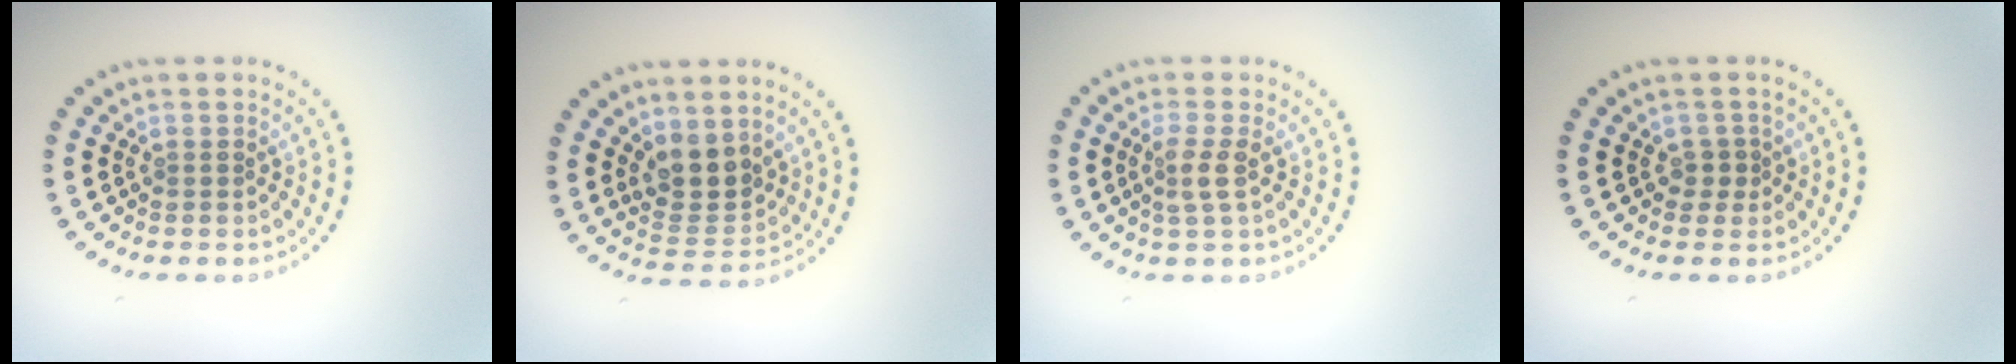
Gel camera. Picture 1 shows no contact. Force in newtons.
{"total": 3.7, "press": 3.3, "slide": 1.7}
{"total": 1.9, "press": 1.5, "slide": 1.2}
{"total": 1.2, "press": 0.9, "slide": 0.8}